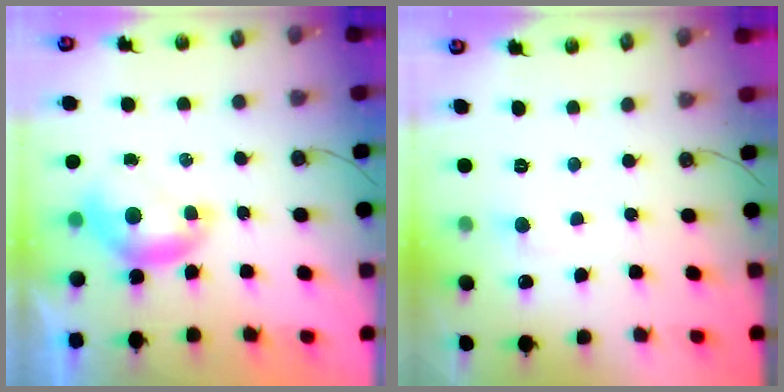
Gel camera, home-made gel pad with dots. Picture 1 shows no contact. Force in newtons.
{"total": 0.8, "press": 0.4, "slide": 0.6}